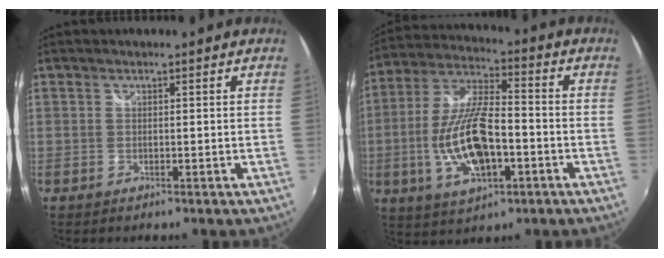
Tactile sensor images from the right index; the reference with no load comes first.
{"total": 15.8, "force": [-4.2, 6.4, 13.9], "torque": [-0.291, -0.005, -0.069]}